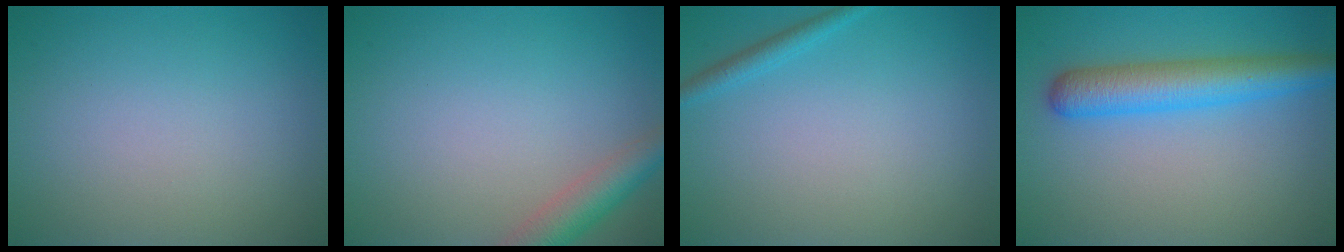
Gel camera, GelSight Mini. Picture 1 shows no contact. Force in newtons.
{"total": 3.4, "press": 3.4, "slide": 0.2}
{"total": 1.3, "press": 1.3, "slide": 0.1}
{"total": 5.3, "press": 5.3, "slide": 0.2}